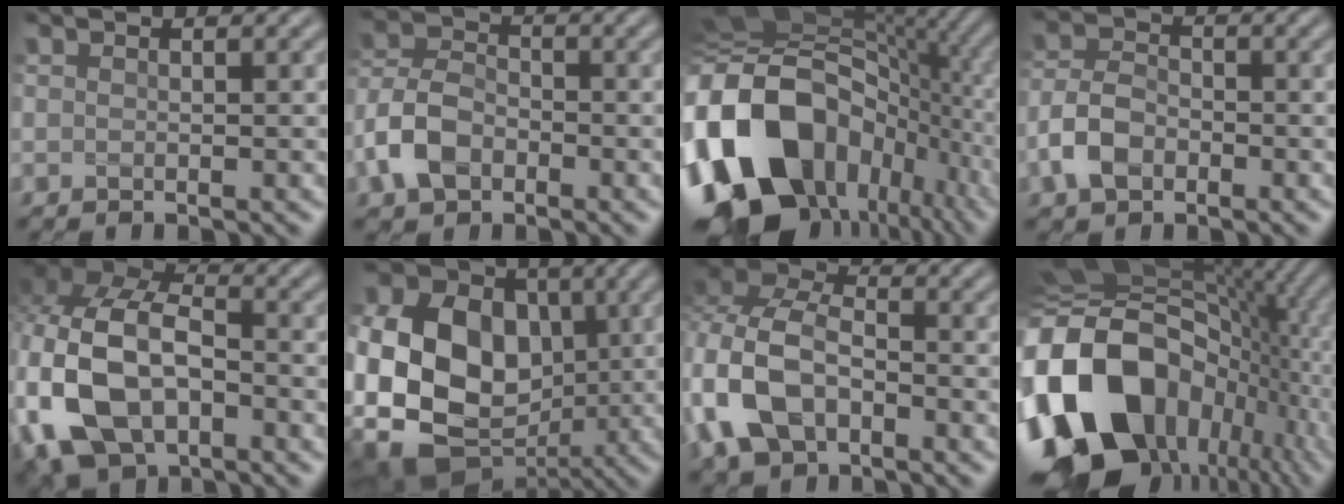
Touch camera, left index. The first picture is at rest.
{"total": 4.9, "force": [-2.3, 3.2, 2.8], "torque": [-0.062, 0.008, -0.055]}
{"total": 19.8, "force": [-6.0, 14.6, 11.9], "torque": [-0.265, -0.013, -0.101]}
{"total": 3.8, "force": [-1.9, 2.5, 2.2], "torque": [-0.048, 0.008, -0.045]}
{"total": 12.5, "force": [-3.3, 8.2, 8.9], "torque": [-0.228, -0.015, -0.063]}
{"total": 16.2, "force": [-1.2, 12.8, 9.9], "torque": [-0.196, -0.001, -0.036]}
{"total": 8.7, "force": [-2.9, 5.8, 5.7], "torque": [-0.149, -0.002, -0.068]}
{"total": 21.5, "force": [-4.7, 16.4, 13.1], "torque": [-0.314, -0.007, -0.079]}